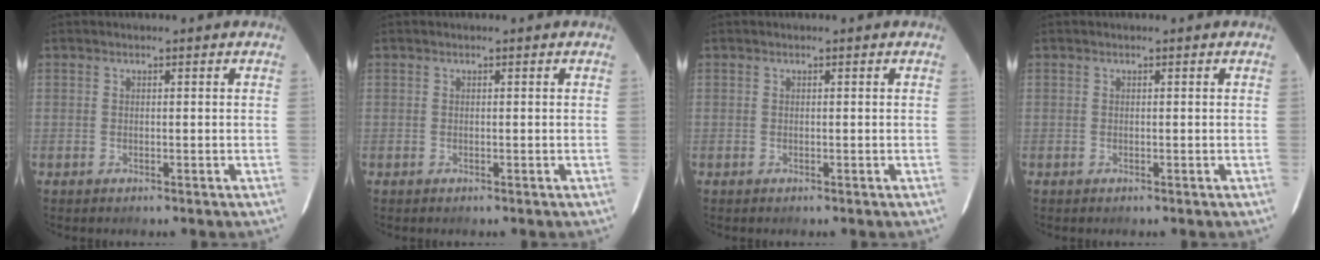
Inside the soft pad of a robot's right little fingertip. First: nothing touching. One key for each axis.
{"total": 0.0}
{"total": 0.0}
{"total": 0.0}